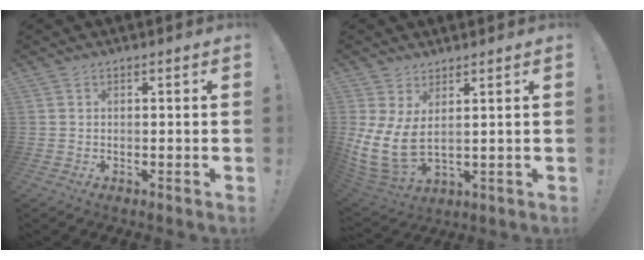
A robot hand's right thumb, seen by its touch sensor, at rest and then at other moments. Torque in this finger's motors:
{"motor_torque": [-0.05, 0.87, 0.81, 0.46, 0.14]}